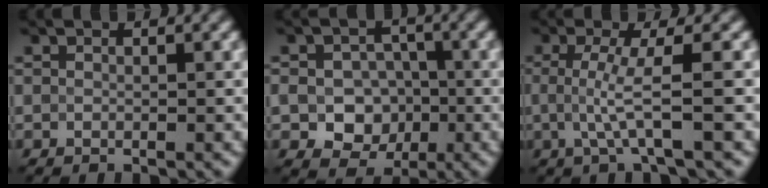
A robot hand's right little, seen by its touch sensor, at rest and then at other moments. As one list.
[{"total": 6.0, "force": [-1.6, 4.9, 3.1], "torque": [-0.038, -0.011, -0.033]}, {"total": 4.0, "force": [-0.3, 0.8, 3.9], "torque": [-0.074, -0.004, -0.005]}]